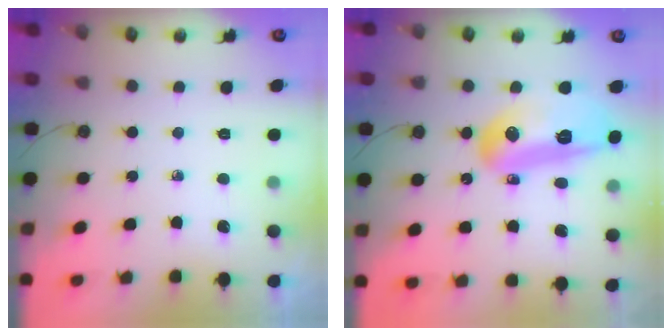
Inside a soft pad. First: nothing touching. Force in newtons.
{"total": 17.7, "press": 17.0, "slide": 4.6}